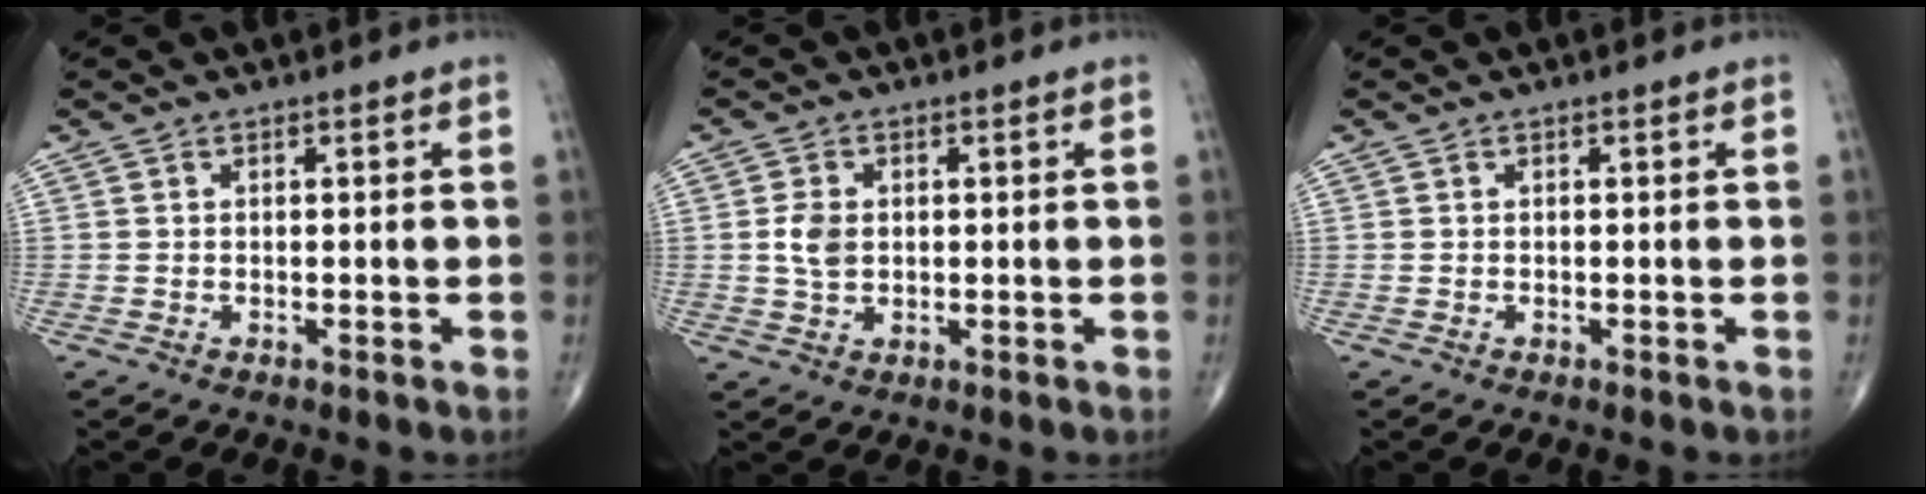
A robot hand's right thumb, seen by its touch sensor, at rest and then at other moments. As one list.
[{"total": 4.0, "force": [0.3, 2.8, 2.8], "torque": [-0.053, 0.001, 0.008]}, {"total": 0.0}]